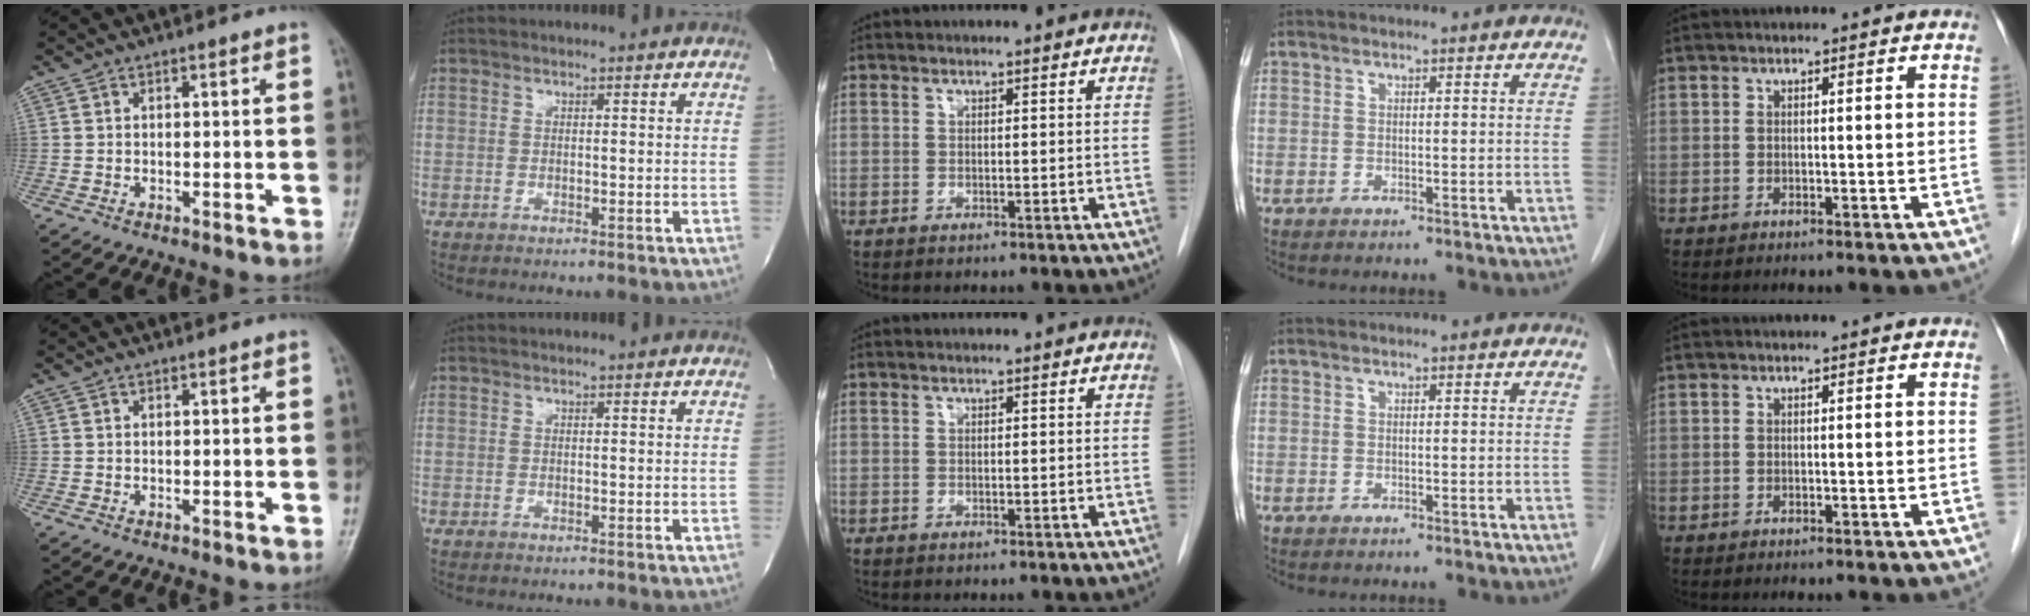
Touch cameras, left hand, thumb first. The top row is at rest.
{}